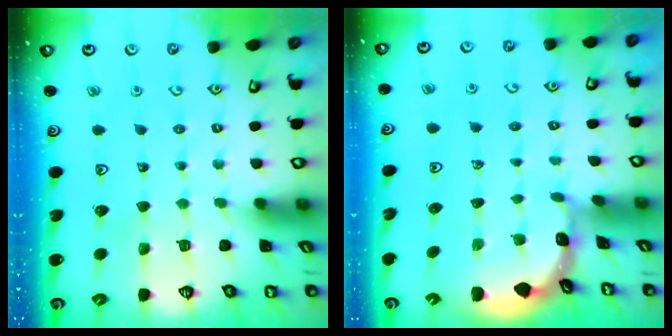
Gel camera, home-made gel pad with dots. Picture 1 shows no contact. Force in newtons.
{"total": 1.3, "press": 1.3, "slide": 0.1}